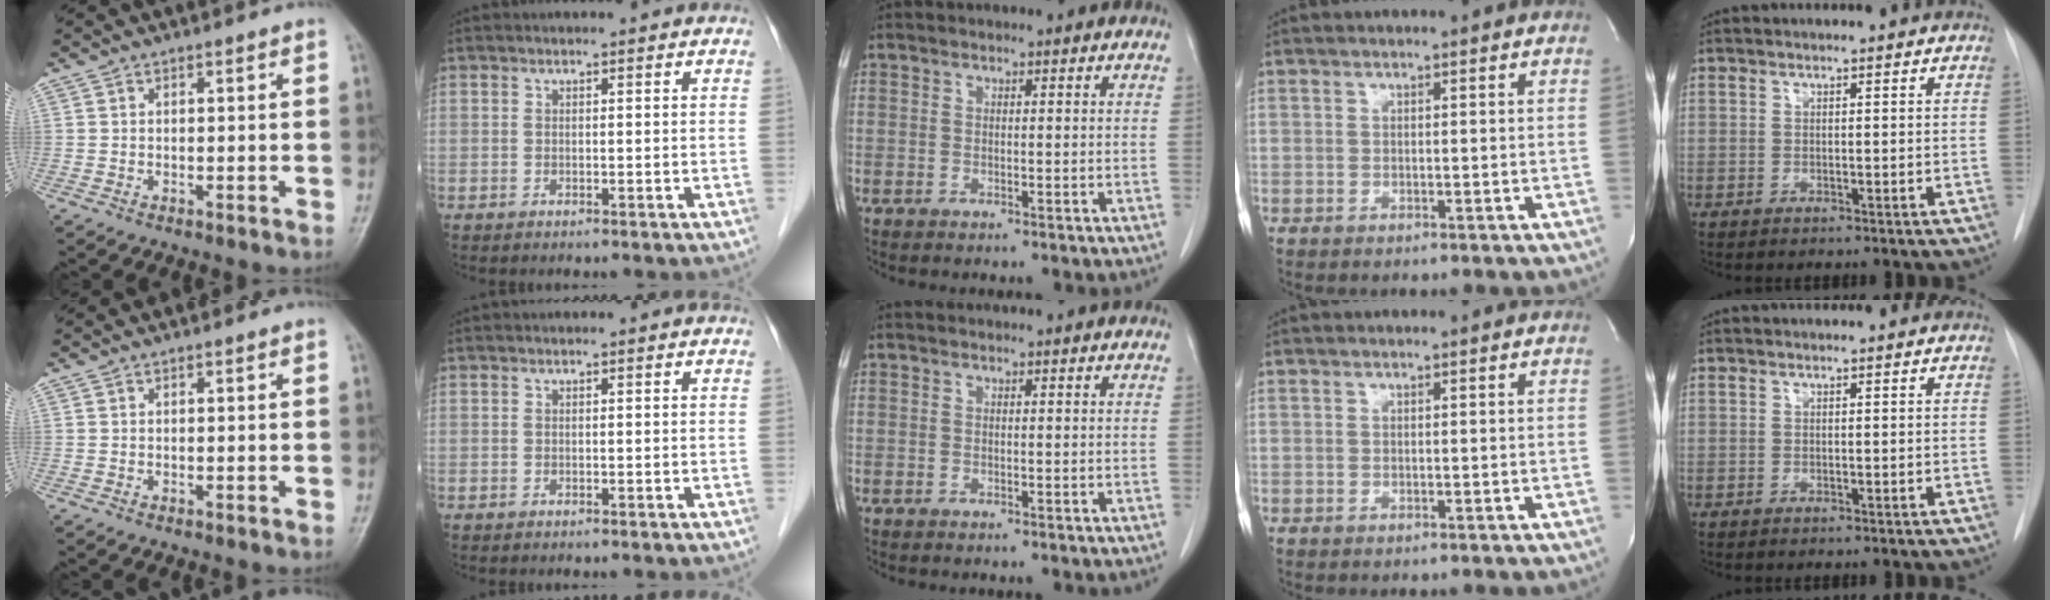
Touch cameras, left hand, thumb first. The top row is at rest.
{}